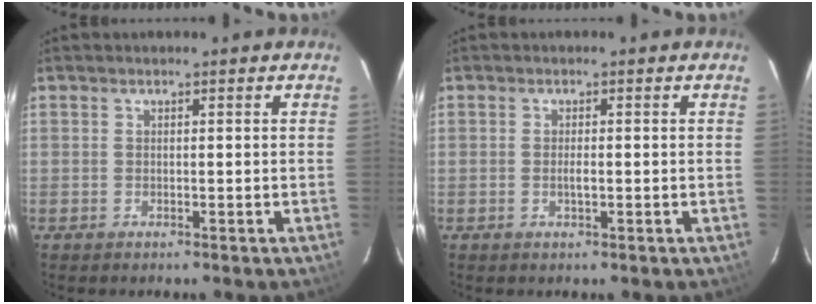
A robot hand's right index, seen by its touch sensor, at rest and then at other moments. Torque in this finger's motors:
{"motor_torque": [0.27, -0.10, 0.08, 0.04]}